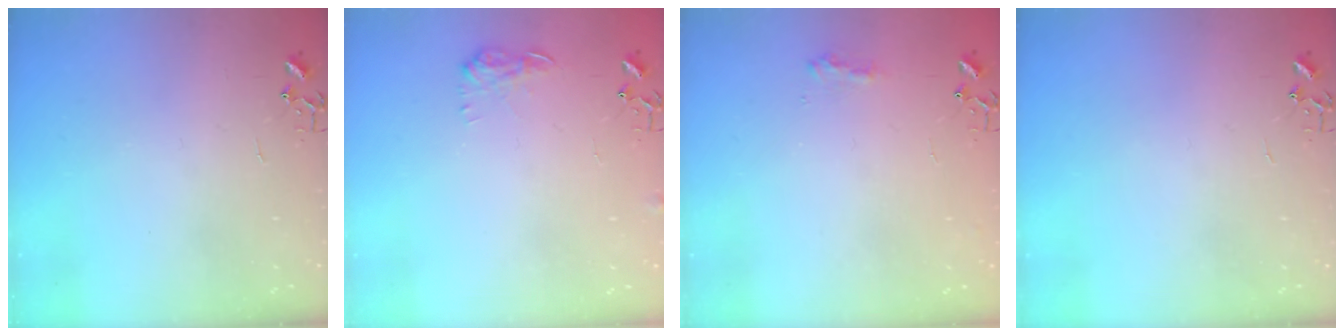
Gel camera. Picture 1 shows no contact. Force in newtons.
{"total": 7.6, "press": 7.6, "slide": 0.3}
{"total": 7.8, "press": 7.8, "slide": 0.3}
{"total": 0.0}